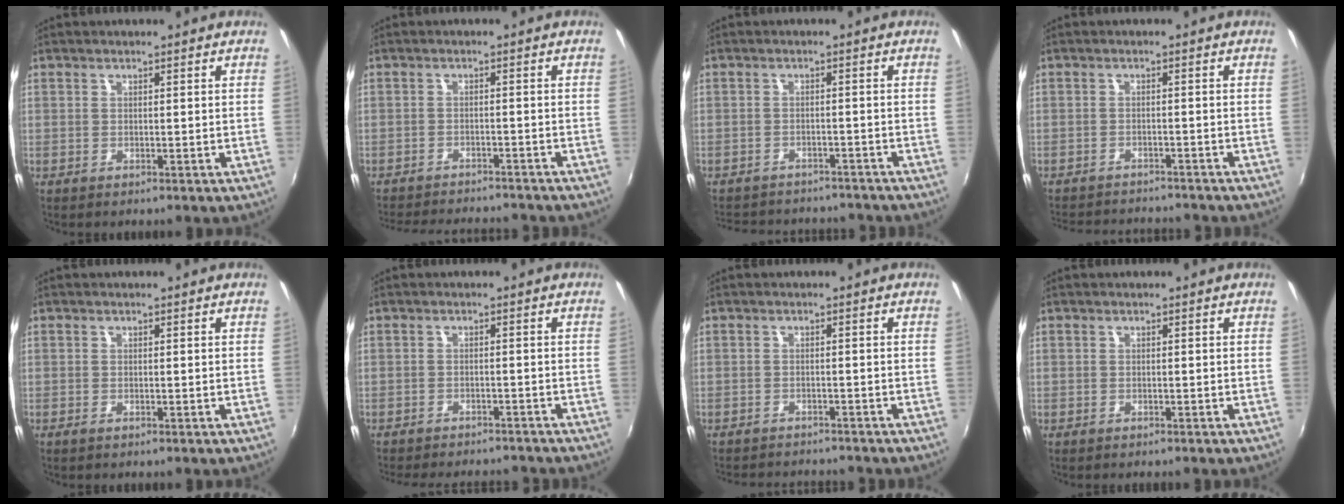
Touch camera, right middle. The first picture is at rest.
{"total": 12.8, "force": [-11.6, 2.6, 4.7], "torque": [-0.107, -0.014, -0.168]}
{"total": 13.2, "force": [-11.5, 4.6, 4.5], "torque": [-0.105, -0.005, -0.155]}
{"total": 9.9, "force": [-9.2, 2.3, 3.0], "torque": [-0.080, -0.011, -0.136]}
{"total": 0.6, "force": [-0.4, 0.2, 0.3], "torque": [-0.008, -0.003, -0.009]}
{"total": 11.3, "force": [-10.1, 2.9, 4.2], "torque": [-0.096, -0.018, -0.140]}
{"total": 7.1, "force": [-6.6, 1.5, 1.9], "torque": [-0.054, -0.014, -0.098]}
{"total": 0.9, "force": [-0.7, 0.5, 0.0], "torque": [-0.002, -0.001, -0.014]}